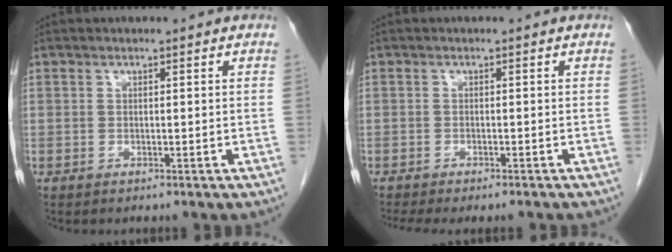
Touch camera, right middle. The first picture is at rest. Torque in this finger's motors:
{"motor_torque": [0.83, -0.72, 0.10, 0.06]}